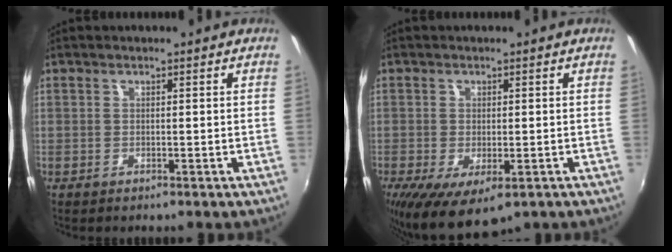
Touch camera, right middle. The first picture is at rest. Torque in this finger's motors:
{"motor_torque": [1.64, -0.50, 0.71, 0.21]}